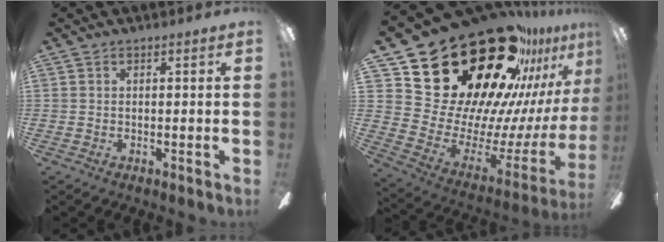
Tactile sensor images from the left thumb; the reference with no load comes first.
{"total": 37.0, "force": [23.8, 19.3, 20.7], "torque": [-0.281, -0.207, 0.482]}